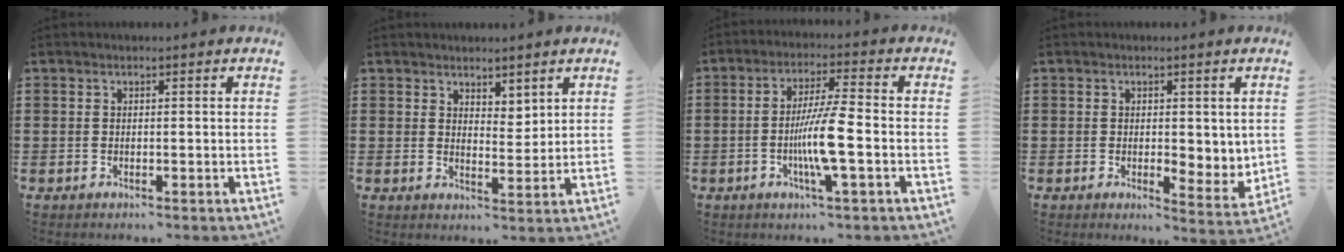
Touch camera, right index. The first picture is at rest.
{"total": 3.2, "force": [2.9, 1.3, 0.1], "torque": [-0.011, 0.002, 0.057]}
{"total": 8.1, "force": [-2.1, 0.4, 7.8], "torque": [-0.151, -0.013, -0.046]}
{"total": 2.8, "force": [0.8, 1.9, 2.0], "torque": [-0.026, 0.003, 0.011]}